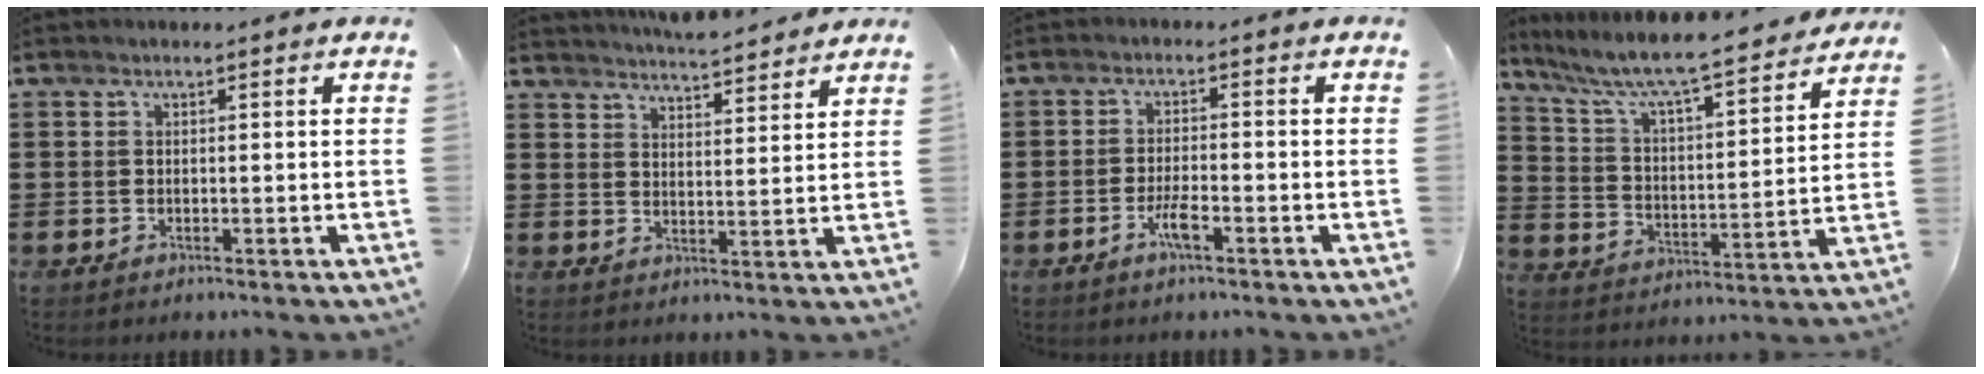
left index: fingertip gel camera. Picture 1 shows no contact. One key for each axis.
{"total": 4.6, "fx": 4.6, "fy": 0.0, "fz": 0.6, "tx": -0.027, "ty": -0.020, "tz": 0.083}
{"total": 3.4, "fx": -1.7, "fy": 0.7, "fz": 2.8, "tx": -0.062, "ty": -0.001, "tz": -0.034}
{"total": 7.0, "fx": 6.2, "fy": 0.3, "fz": 3.3, "tx": -0.091, "ty": -0.049, "tz": 0.097}